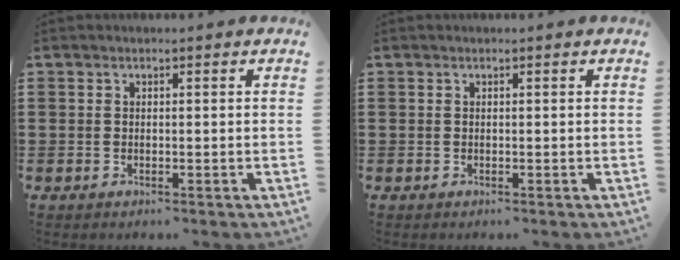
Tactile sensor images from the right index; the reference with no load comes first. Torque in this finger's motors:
{"motor_torque": [0.00, 0.00, 0.00, 0.00]}